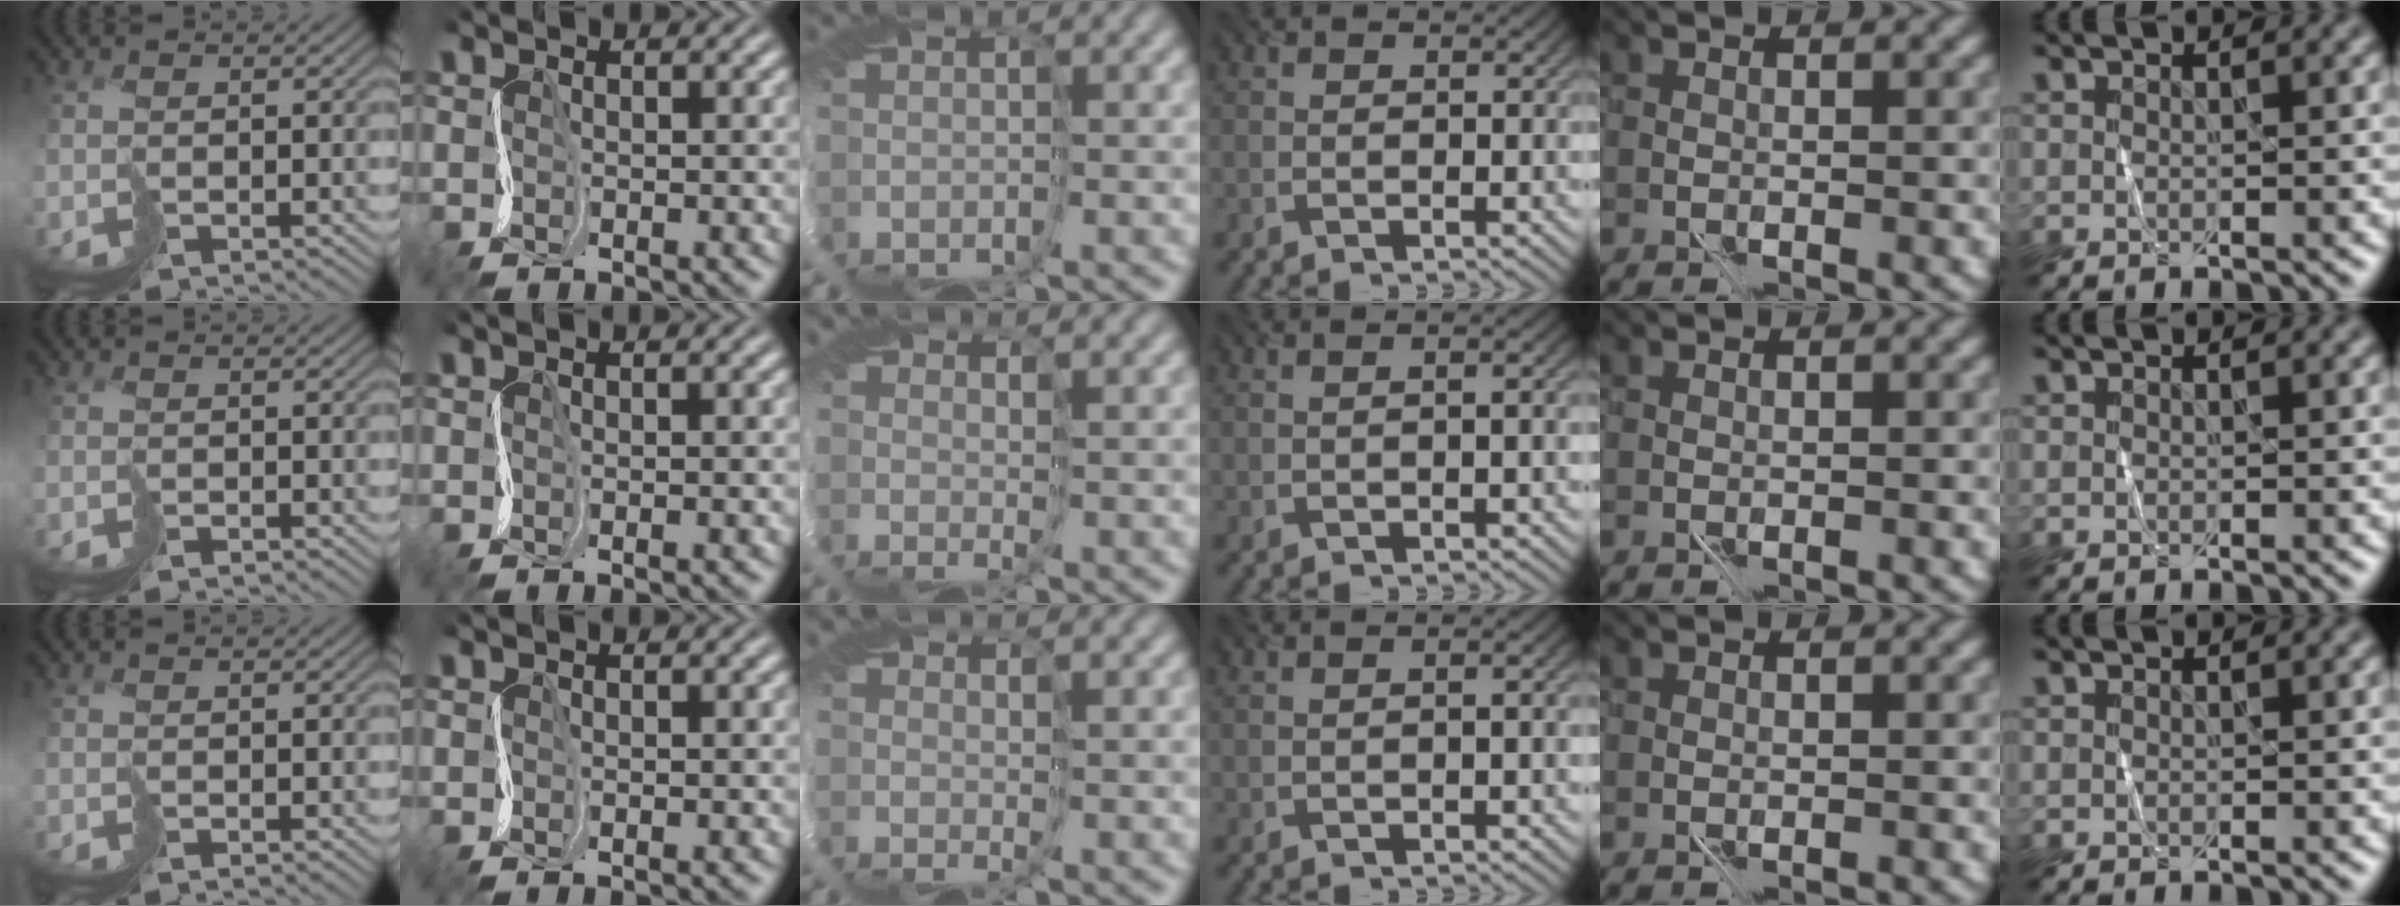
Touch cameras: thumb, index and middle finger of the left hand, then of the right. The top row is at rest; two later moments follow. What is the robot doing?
{"motion": "cut", "object": "paper bag"}